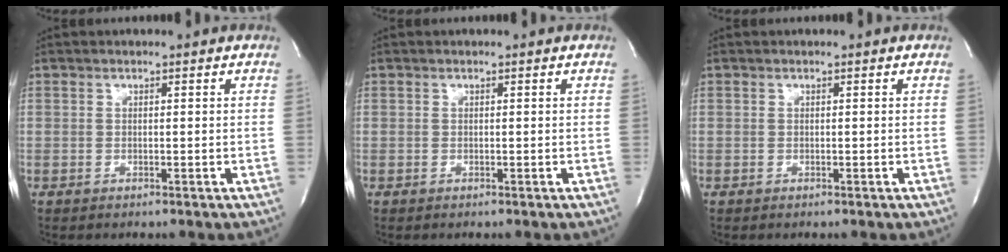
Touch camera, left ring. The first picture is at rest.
{"total": 0.0}
{"total": 0.0}